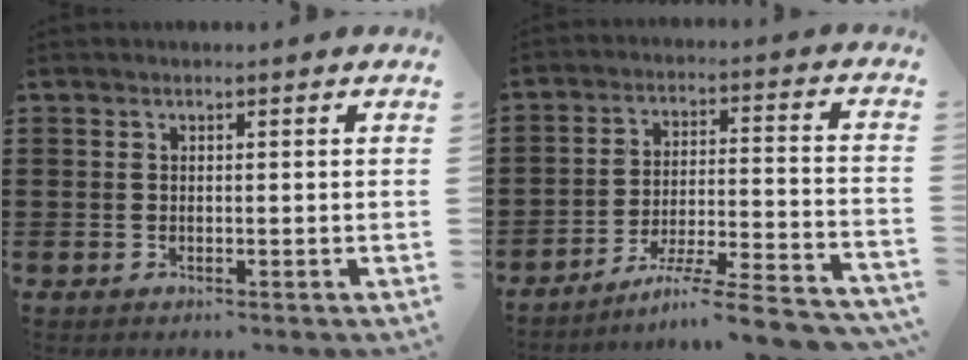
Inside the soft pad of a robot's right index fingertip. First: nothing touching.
{"total": 7.9, "force": [-6.7, -0.1, 4.2], "torque": [-0.069, -0.006, -0.132]}